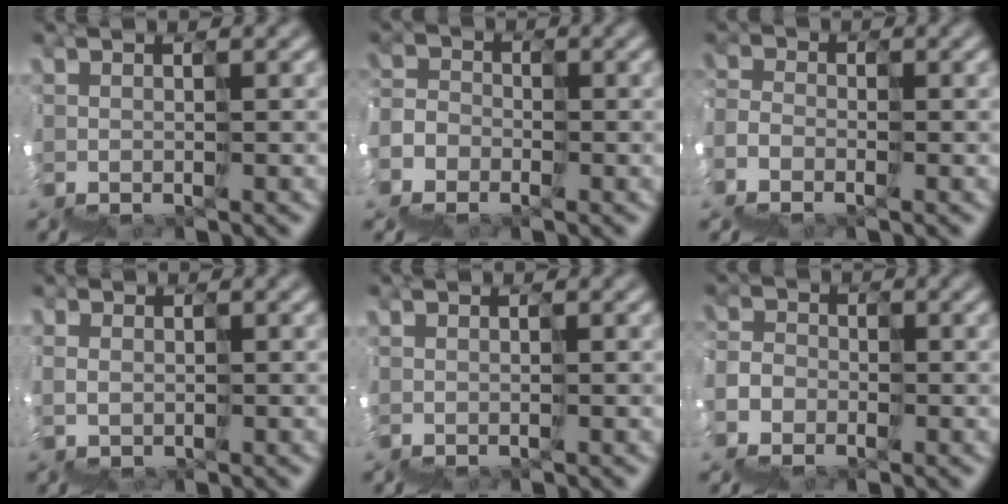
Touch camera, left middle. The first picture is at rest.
{"total": 6.3, "force": [-5.3, 3.1, -1.7], "torque": [0.036, -0.014, -0.084]}
{"total": 4.1, "force": [-3.8, 1.0, -1.2], "torque": [0.028, -0.007, -0.062]}
{"total": 0.9, "force": [-0.2, 0.8, -0.3], "torque": [0.018, 0.003, 0.001]}
{"total": 0.0}
{"total": 5.7, "force": [-4.6, 2.8, -1.8], "torque": [0.044, -0.011, -0.074]}